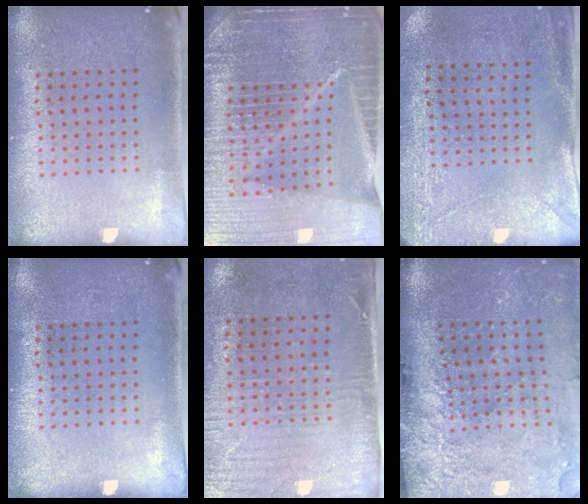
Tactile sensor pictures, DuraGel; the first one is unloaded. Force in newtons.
{"total": 7.2, "press": 6.1, "slide": 3.7}
{"total": 2.9, "press": 2.3, "slide": 1.8}
{"total": 0.0}
{"total": 3.0, "press": 2.4, "slide": 1.7}
{"total": 4.9, "press": 3.8, "slide": 3.2}